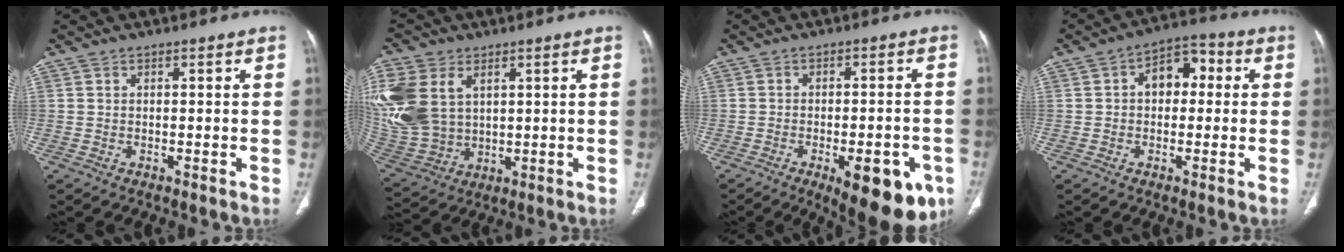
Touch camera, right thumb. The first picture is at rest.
{"total": 19.5, "force": [5.4, 13.8, 12.7], "torque": [-0.310, -0.006, 0.122]}
{"total": 14.8, "force": [-6.8, 5.8, 11.8], "torque": [-0.105, 0.017, -0.077]}
{"total": 8.1, "force": [1.0, 5.4, 5.9], "torque": [-0.057, 0.028, 0.005]}